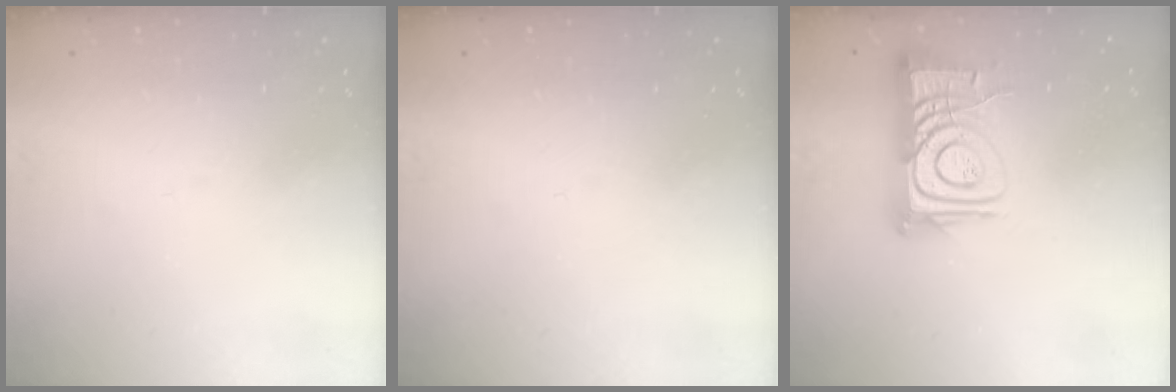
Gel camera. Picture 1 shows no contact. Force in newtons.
{"total": 0.0}
{"total": 12.7, "press": 12.7, "slide": 1.2}